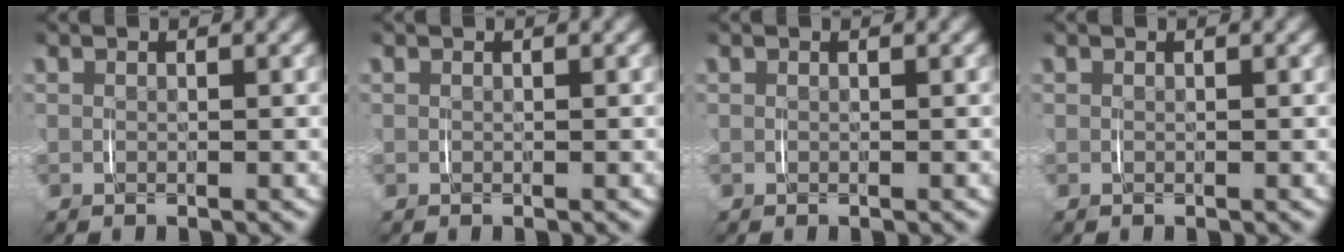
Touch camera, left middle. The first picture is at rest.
{"total": 0.0}
{"total": 0.0}
{"total": 0.0}